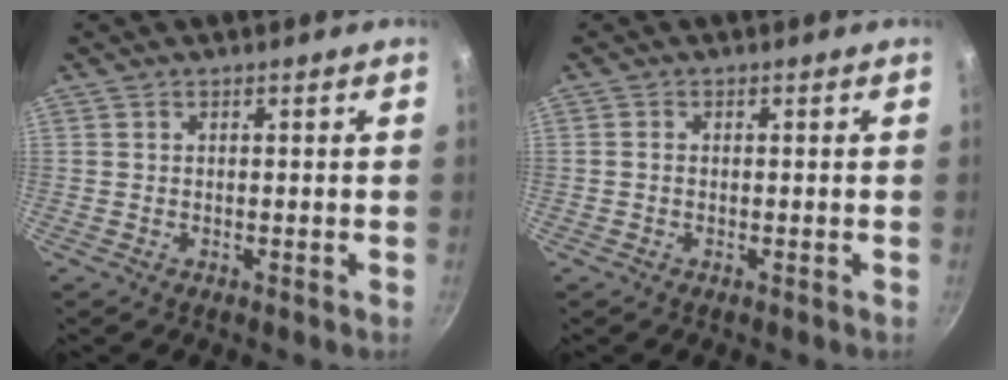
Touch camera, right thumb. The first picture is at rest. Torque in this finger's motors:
{"motor_torque": [-0.43, 0.37, -0.30, 0.12, -0.03]}